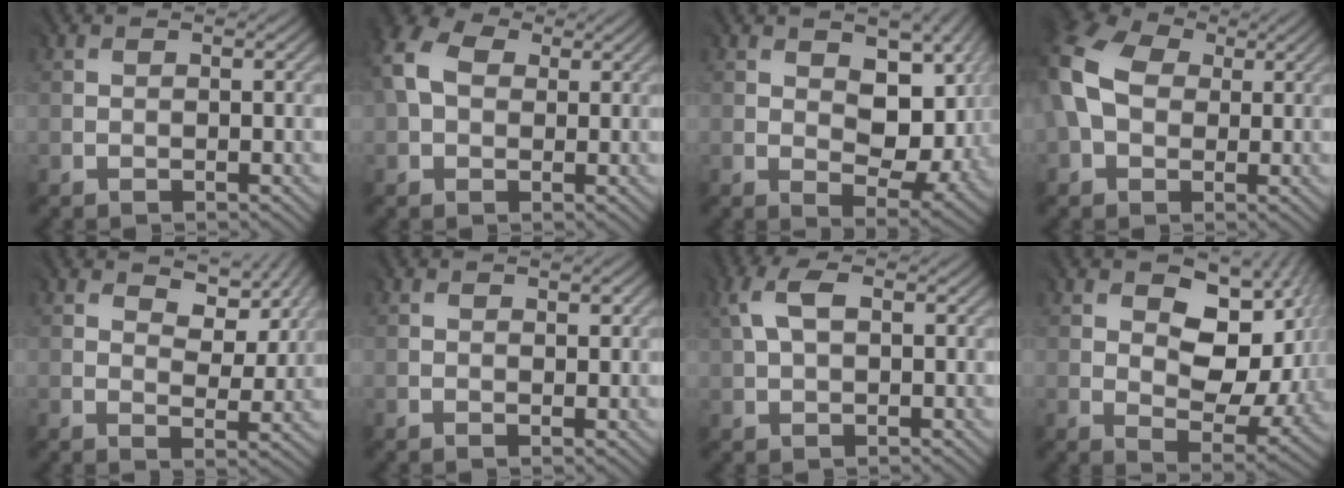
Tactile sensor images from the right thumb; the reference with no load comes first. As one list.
[{"total": 7.0, "force": [1.5, 5.1, 4.5], "torque": [-0.124, 0.010, 0.021]}, {"total": 10.2, "force": [1.3, 6.1, 8.1], "torque": [-0.131, -0.012, 0.029]}, {"total": 11.1, "force": [1.2, 8.3, 7.3], "torque": [-0.203, -0.008, 0.028]}, {"total": 6.3, "force": [3.8, 3.3, 3.9], "torque": [-0.069, -0.007, 0.066]}, {"total": 1.1, "force": [0.6, 0.5, 0.7], "torque": [-0.009, -0.004, 0.014]}, {"total": 4.5, "force": [1.6, 2.3, 3.4], "torque": [-0.085, 0.012, 0.029]}, {"total": 11.4, "force": [2.4, 7.0, 8.6], "torque": [-0.135, -0.011, 0.050]}]